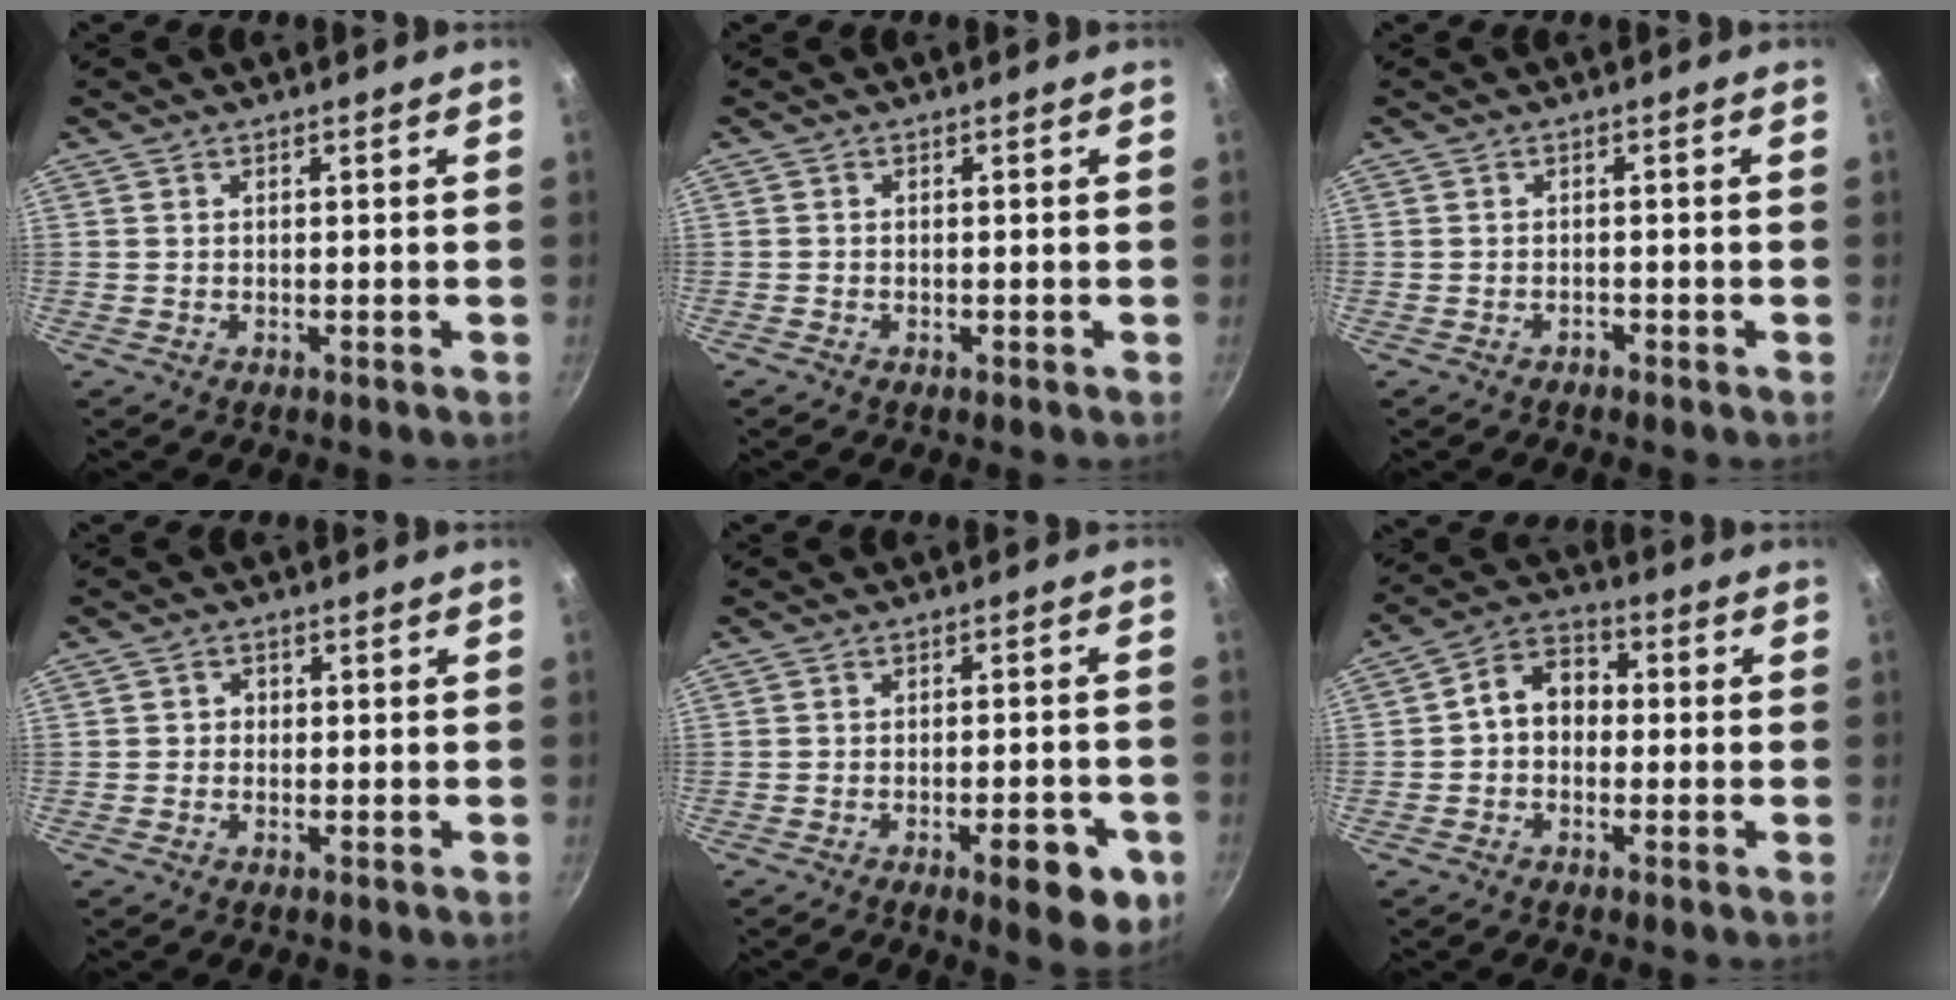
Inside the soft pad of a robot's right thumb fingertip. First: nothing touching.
{"total": 0.0}
{"total": 0.7, "force": [-0.7, 0.3, 0.0], "torque": [-0.003, 0.012, -0.009]}
{"total": 1.6, "force": [-0.2, 1.5, 0.5], "torque": [0.000, 0.003, -0.008]}
{"total": 9.6, "force": [-3.9, 3.5, 8.0], "torque": [-0.073, 0.017, -0.045]}
{"total": 7.6, "force": [-0.3, 6.0, 4.8], "torque": [-0.045, 0.027, -0.025]}